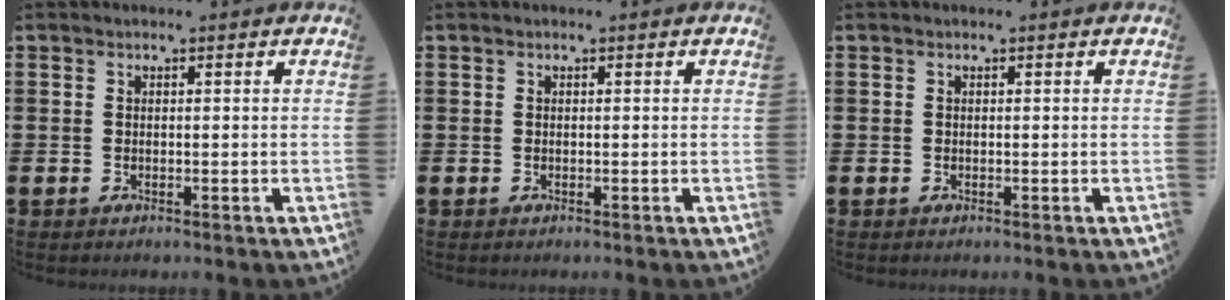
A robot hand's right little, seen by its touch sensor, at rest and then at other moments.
{"total": 0.0}
{"total": 0.0}